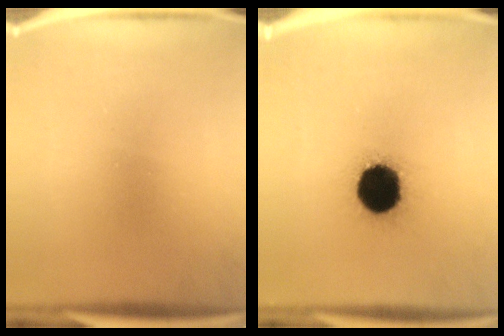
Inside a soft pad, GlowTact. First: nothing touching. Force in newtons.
{"total": 18.0}